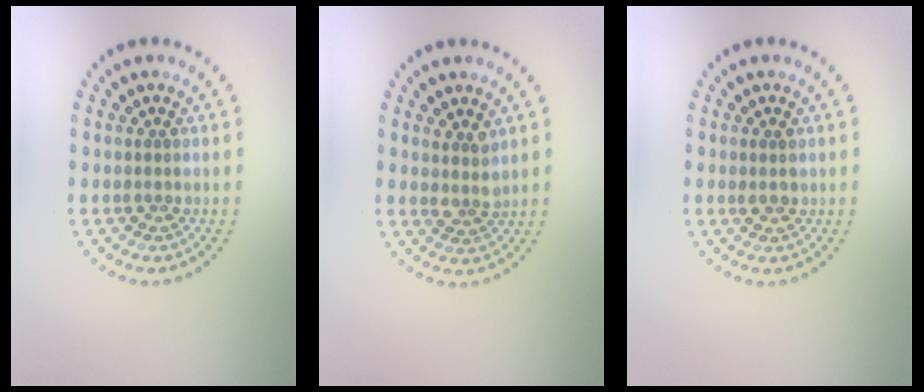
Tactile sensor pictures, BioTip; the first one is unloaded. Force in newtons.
{"total": 1.8, "press": 1.5, "slide": 1.1}
{"total": 1.0, "press": 1.0, "slide": 0.2}